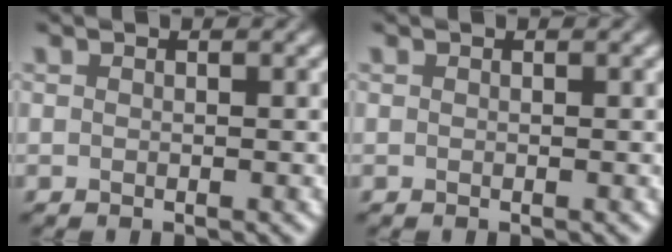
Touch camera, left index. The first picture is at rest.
{"total": 0.0}